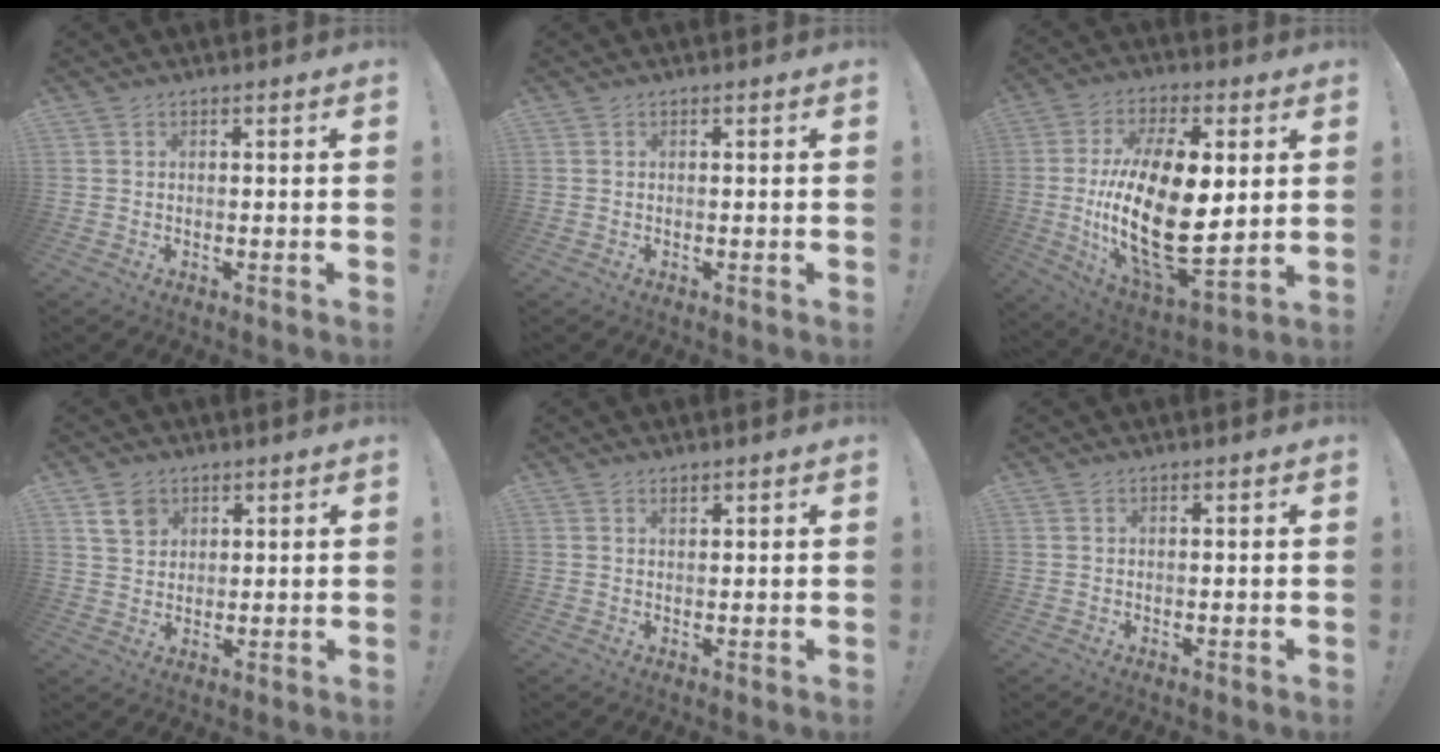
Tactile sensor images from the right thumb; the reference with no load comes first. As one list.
[{"total": 0.0}, {"total": 25.9, "force": [0.8, 12.2, 22.8], "torque": [-0.450, -0.022, 0.020]}, {"total": 6.6, "force": [3.7, 4.8, 2.6], "torque": [-0.034, -0.013, 0.071]}, {"total": 0.9, "force": [0.8, 0.3, 0.3], "torque": [0.002, -0.004, 0.013]}, {"total": 0.0}]